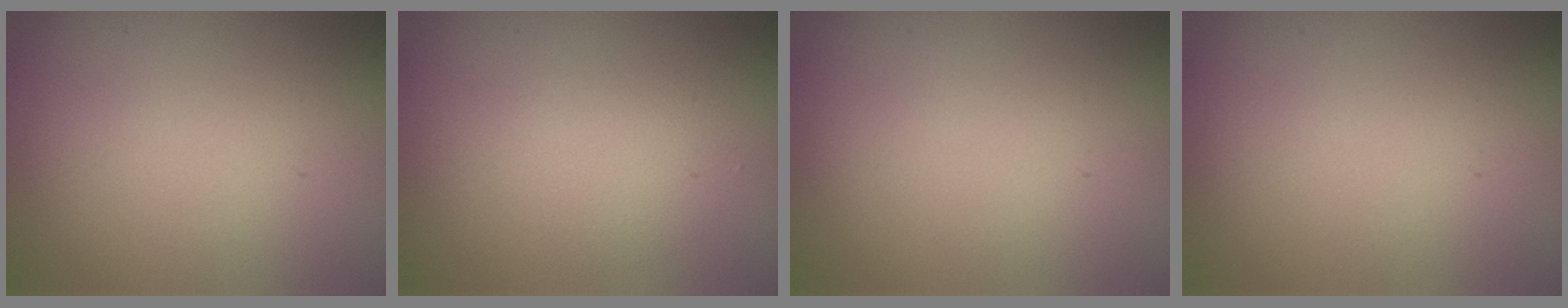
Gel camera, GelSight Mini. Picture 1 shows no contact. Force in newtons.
{"total": 1.8, "press": 1.8, "slide": 0.1}
{"total": 0.0}
{"total": 0.0}